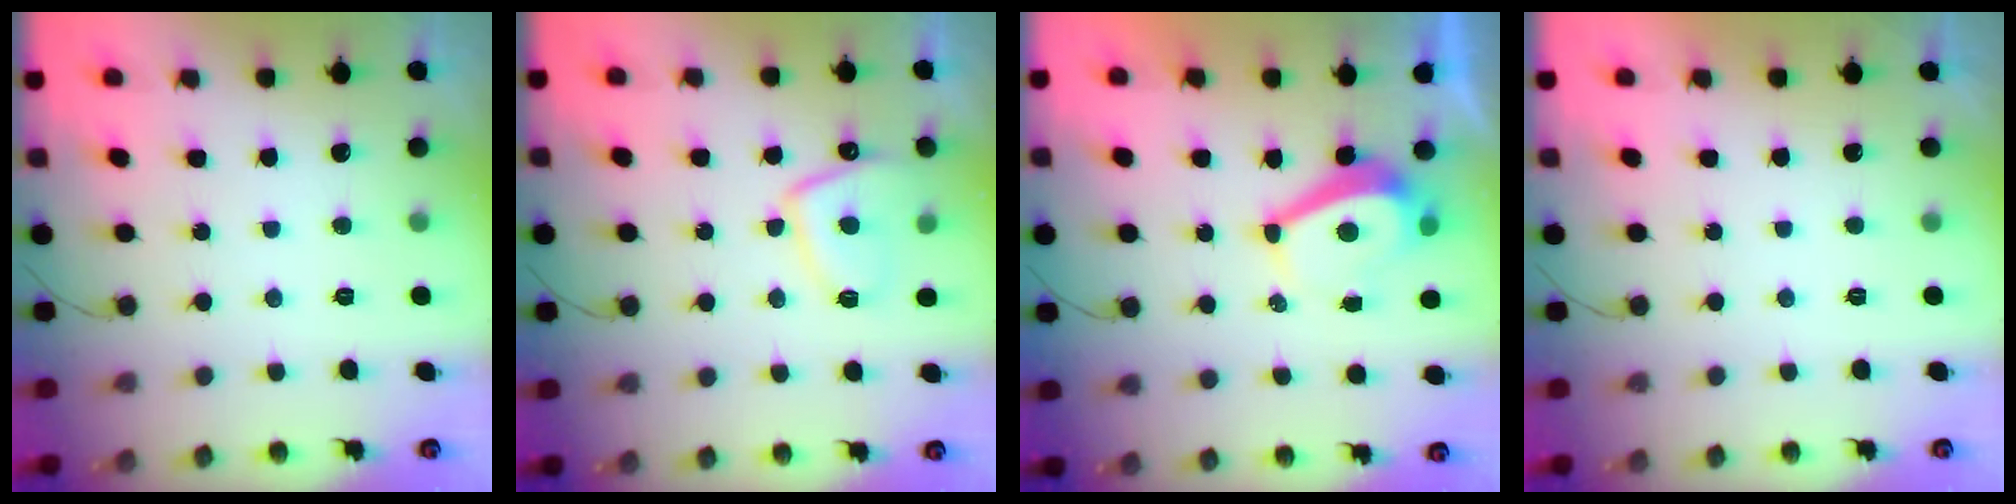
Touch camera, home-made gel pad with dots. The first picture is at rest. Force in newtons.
{"total": 9.2, "press": 9.1, "slide": 1.2}
{"total": 5.0, "press": 5.0, "slide": 0.6}
{"total": 2.2, "press": 2.1, "slide": 0.3}